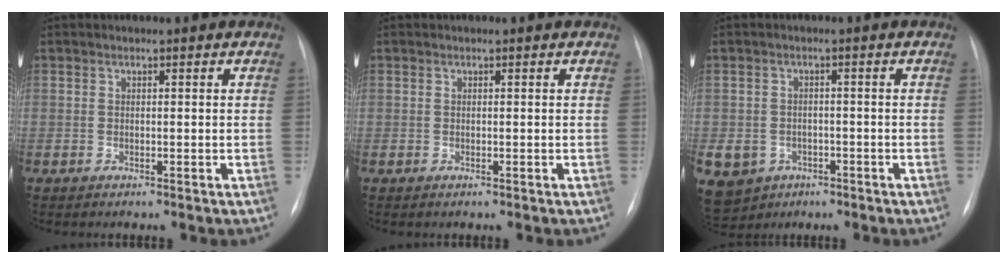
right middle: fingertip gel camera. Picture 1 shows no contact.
{"total": 0.0}
{"total": 9.9, "force": [-4.7, 8.1, 2.9], "torque": [-0.082, 0.006, -0.063]}